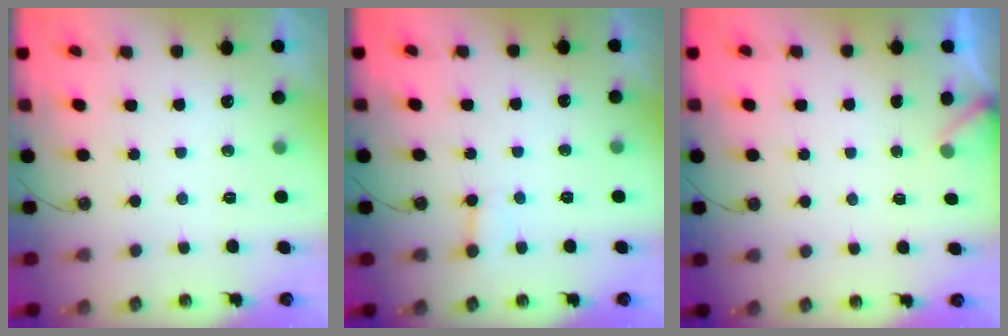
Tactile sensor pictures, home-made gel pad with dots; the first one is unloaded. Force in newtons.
{"total": 5.2, "press": 5.1, "slide": 0.5}
{"total": 1.7, "press": 1.7, "slide": 0.1}